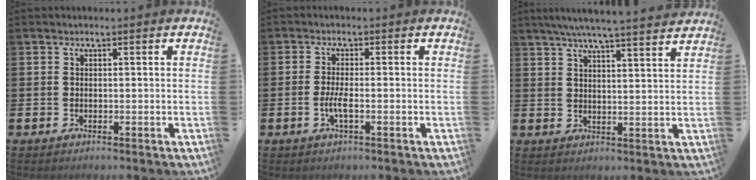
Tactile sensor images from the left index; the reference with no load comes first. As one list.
[{"total": 2.3, "force": [-0.7, 0.4, 2.1], "torque": [-0.042, 0.001, -0.012]}, {"total": 6.3, "force": [5.9, -0.4, 2.2], "torque": [-0.059, -0.028, 0.104]}]